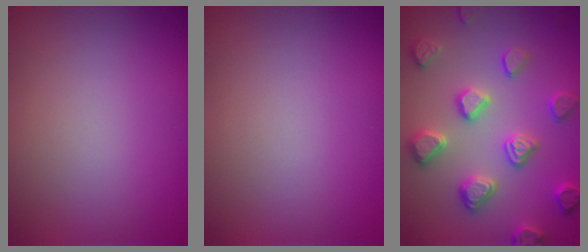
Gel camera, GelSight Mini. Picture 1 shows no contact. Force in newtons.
{"total": 0.0}
{"total": 4.5, "press": 4.2, "slide": 1.5}